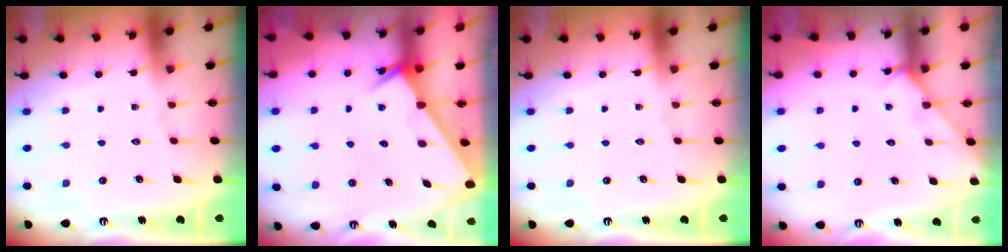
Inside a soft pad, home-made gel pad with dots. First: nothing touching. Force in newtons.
{"total": 2.4, "press": 2.4, "slide": 0.1}
{"total": 0.0}
{"total": 2.8, "press": 2.7, "slide": 0.4}